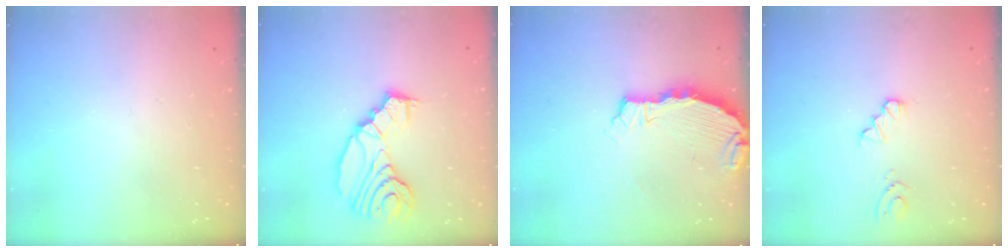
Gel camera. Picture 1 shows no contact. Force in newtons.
{"total": 14.4, "press": 13.7, "slide": 4.6}
{"total": 4.2, "press": 4.2, "slide": 0.4}
{"total": 1.9, "press": 1.9, "slide": 0.2}